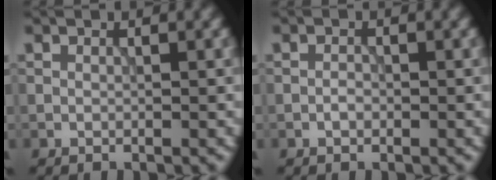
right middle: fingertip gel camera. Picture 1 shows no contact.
{"total": 0.8, "force": [-0.3, 0.5, 0.5], "torque": [-0.010, 0.002, -0.008]}